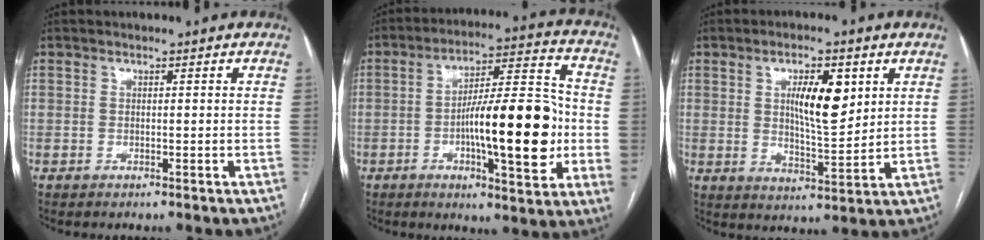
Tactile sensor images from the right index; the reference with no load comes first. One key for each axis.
{"total": 19.0, "fx": -2.8, "fy": 3.6, "fz": 18.4, "tx": -0.278, "ty": 0.010, "tz": -0.041}
{"total": 8.6, "fx": 2.8, "fy": 2.5, "fz": 7.7, "tx": -0.128, "ty": 0.000, "tz": 0.052}